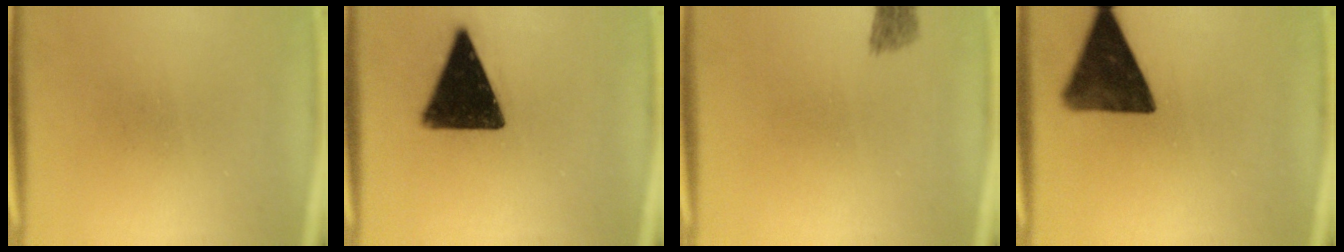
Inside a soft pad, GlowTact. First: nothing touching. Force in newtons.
{"total": 15.9}
{"total": 1.9}
{"total": 13.4}